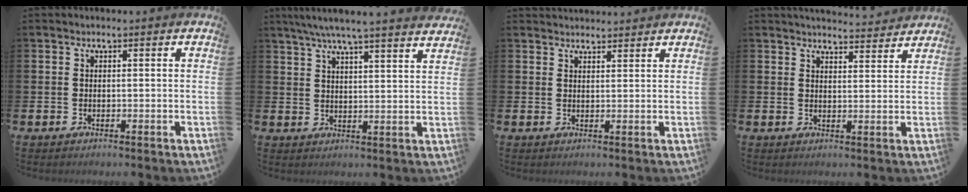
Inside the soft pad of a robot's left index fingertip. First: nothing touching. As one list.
[{"total": 6.3, "force": [5.9, -0.2, 2.2], "torque": [-0.053, -0.030, 0.103]}, {"total": 2.3, "force": [2.3, 0.5, -0.1], "torque": [0.013, -0.014, 0.039]}, {"total": 4.0, "force": [4.0, 0.3, 0.2], "torque": [-0.001, -0.027, 0.070]}]